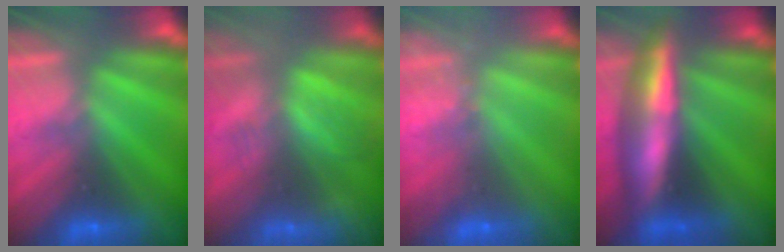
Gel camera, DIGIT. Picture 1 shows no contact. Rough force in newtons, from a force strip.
{"total": 4.1}
{"total": 2.7}
{"total": 8.1}